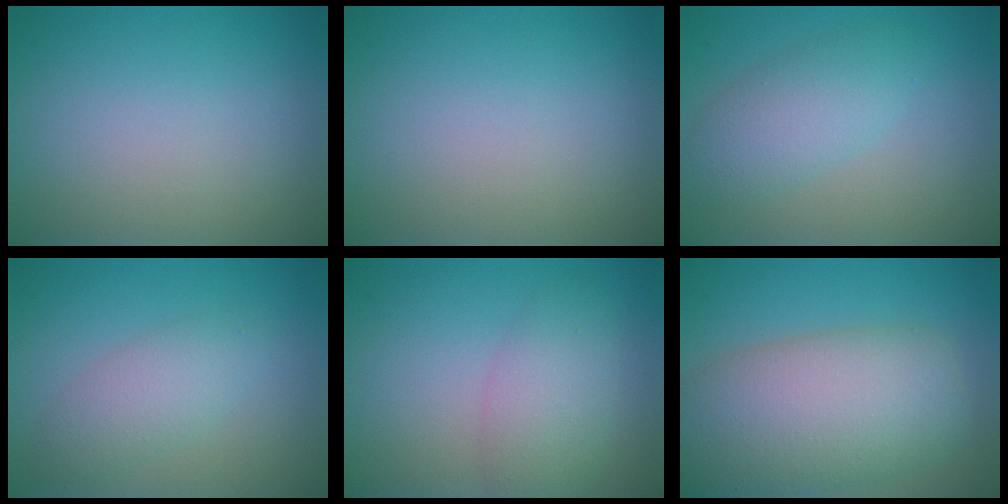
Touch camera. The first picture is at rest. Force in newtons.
{"total": 0.0}
{"total": 3.8, "press": 3.8, "slide": 0.2}
{"total": 2.9, "press": 2.9, "slide": 0.1}
{"total": 3.8, "press": 3.8, "slide": 0.1}
{"total": 10.6, "press": 10.6, "slide": 0.6}